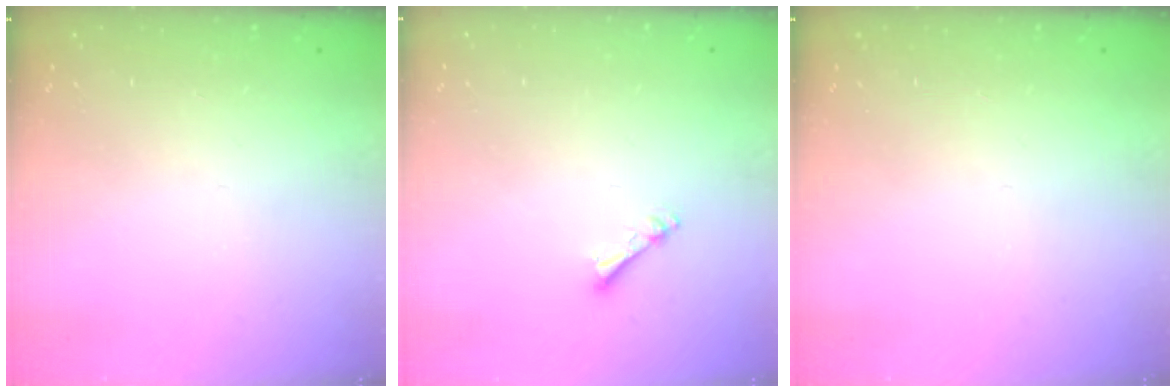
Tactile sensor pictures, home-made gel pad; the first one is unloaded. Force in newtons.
{"total": 2.5, "press": 2.4, "slide": 0.5}
{"total": 0.0}